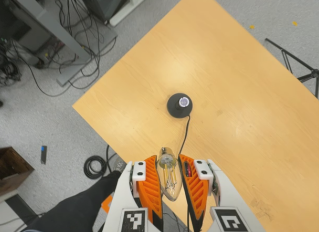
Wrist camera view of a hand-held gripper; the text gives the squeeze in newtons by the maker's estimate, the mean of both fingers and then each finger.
{"total": 20.4, "left": 21.6, "right": 19.3}